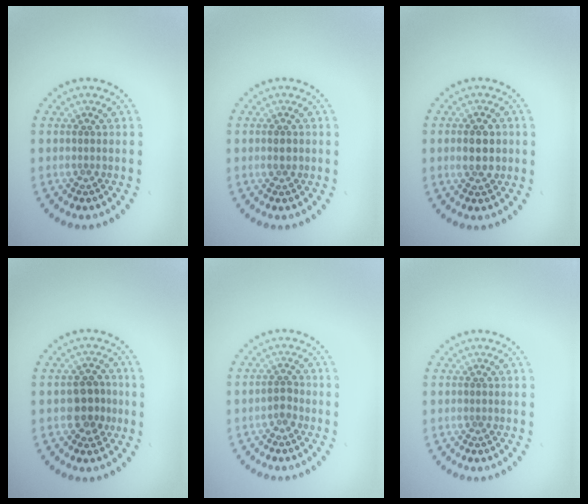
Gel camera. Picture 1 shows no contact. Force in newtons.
{"total": 1.2, "press": 1.2, "slide": 0.1}
{"total": 2.8, "press": 2.8, "slide": 0.2}
{"total": 3.0, "press": 2.9, "slide": 0.8}
{"total": 1.1, "press": 1.0, "slide": 0.4}
{"total": 0.0}